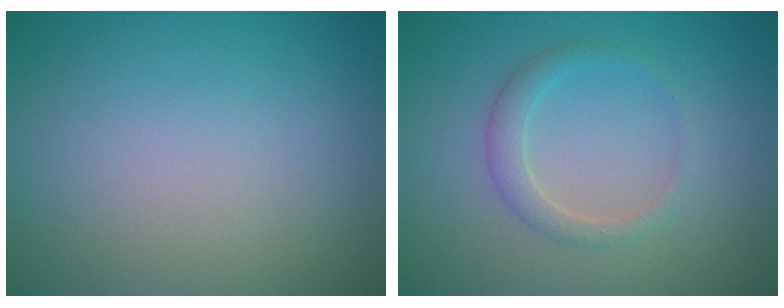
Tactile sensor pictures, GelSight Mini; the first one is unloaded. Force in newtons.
{"total": 1.9, "press": 1.9, "slide": 0.0}